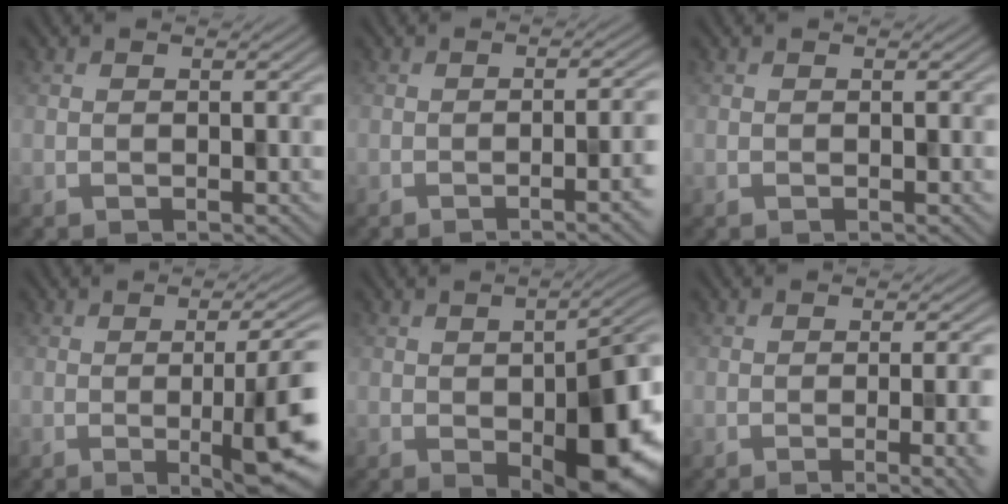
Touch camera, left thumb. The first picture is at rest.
{"total": 5.6, "force": [-1.7, 1.5, 5.2], "torque": [-0.058, 0.000, -0.025]}
{"total": 0.0}
{"total": 8.8, "force": [-1.3, 1.7, 8.6], "torque": [-0.130, -0.003, -0.023]}
{"total": 13.7, "force": [-3.6, 6.1, 11.7], "torque": [-0.151, -0.028, -0.043]}
{"total": 7.1, "force": [-1.7, 2.4, 6.5], "torque": [-0.064, -0.003, -0.014]}